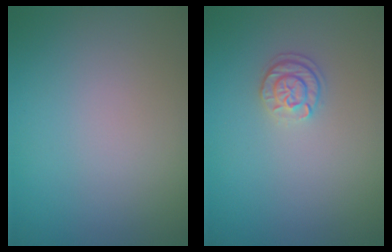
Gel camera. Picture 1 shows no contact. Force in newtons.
{"total": 1.7, "press": 1.6, "slide": 0.7}